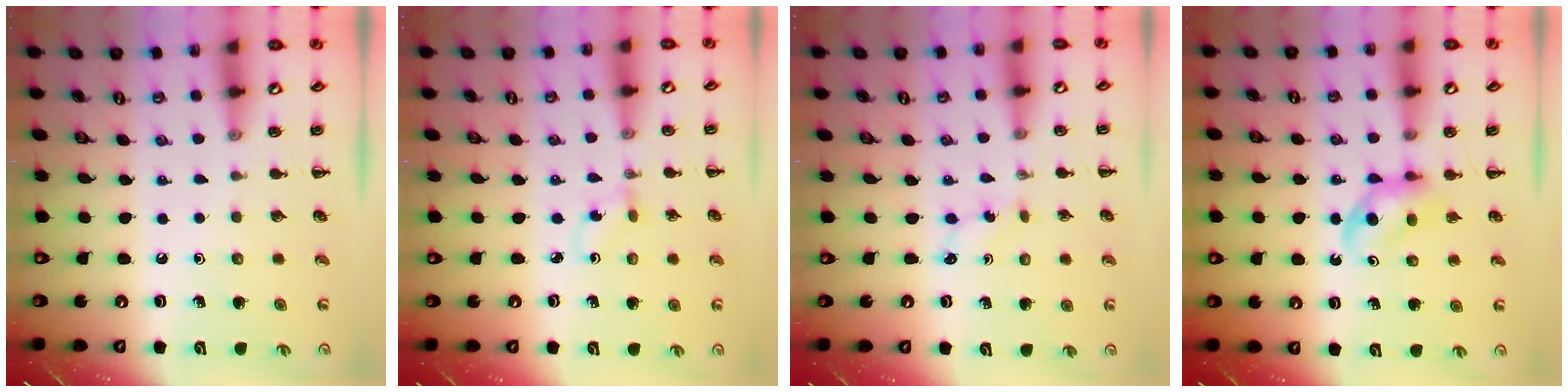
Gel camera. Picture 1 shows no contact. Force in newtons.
{"total": 1.0, "press": 0.8, "slide": 0.6}
{"total": 2.2, "press": 2.1, "slide": 0.8}
{"total": 4.0, "press": 3.8, "slide": 1.1}